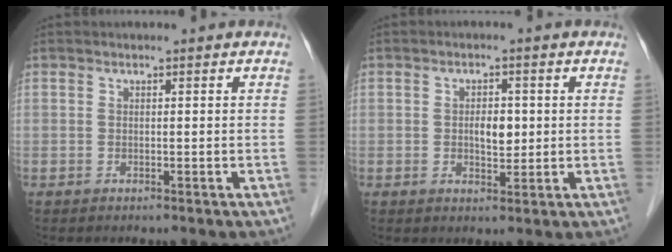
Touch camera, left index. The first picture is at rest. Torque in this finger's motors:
{"motor_torque": [0.25, 0.13, 0.07, 0.02]}